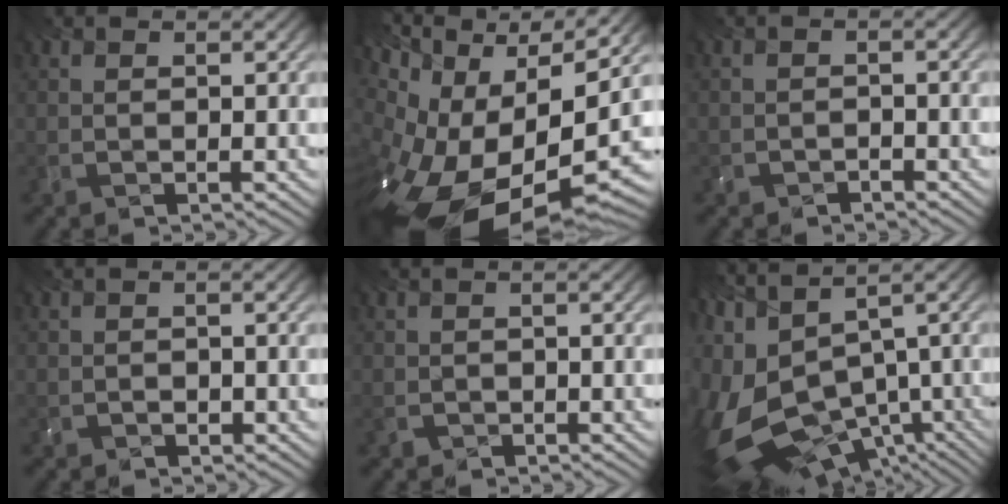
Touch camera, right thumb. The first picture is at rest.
{"total": 18.2, "force": [-6.5, 9.9, 13.8], "torque": [-0.277, -0.054, -0.068]}
{"total": 1.3, "force": [-1.3, 0.0, -0.1], "torque": [-0.021, -0.001, -0.017]}
{"total": 1.1, "force": [-1.1, 0.1, -0.1], "torque": [-0.022, 0.002, -0.008]}
{"total": 1.1, "force": [-1.0, 0.0, -0.4], "torque": [-0.021, -0.001, 0.002]}
{"total": 14.5, "force": [-5.7, 7.8, 10.8], "torque": [-0.294, -0.057, -0.032]}